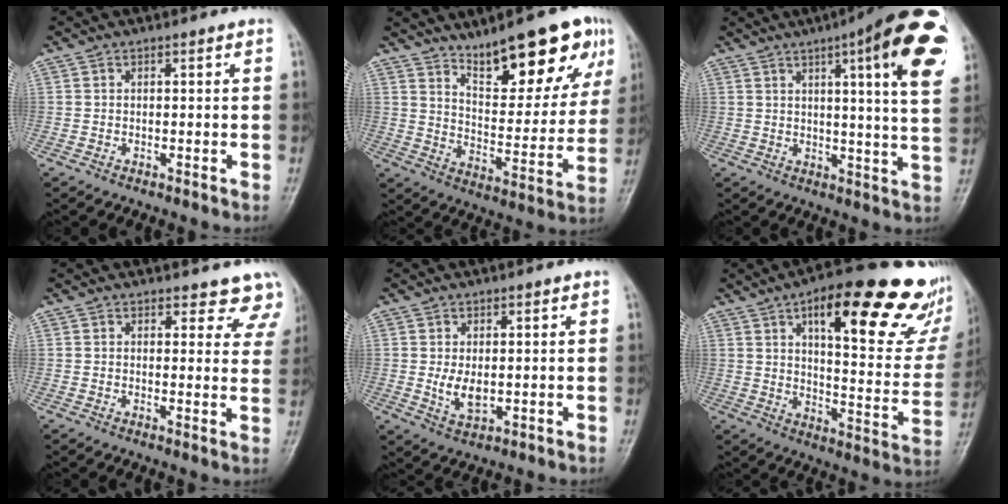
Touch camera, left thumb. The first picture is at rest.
{"total": 15.0, "force": [9.5, 5.3, 10.4], "torque": [-0.100, -0.050, 0.148]}
{"total": 20.6, "force": [8.8, 3.7, 18.3], "torque": [-0.223, -0.020, 0.107]}
{"total": 7.0, "force": [6.4, 2.8, 0.7], "torque": [0.043, -0.031, 0.046]}
{"total": 4.1, "force": [0.2, 2.4, 3.3], "torque": [-0.057, -0.012, 0.011]}
{"total": 29.2, "force": [16.0, 9.6, 22.5], "torque": [-0.266, -0.044, 0.224]}